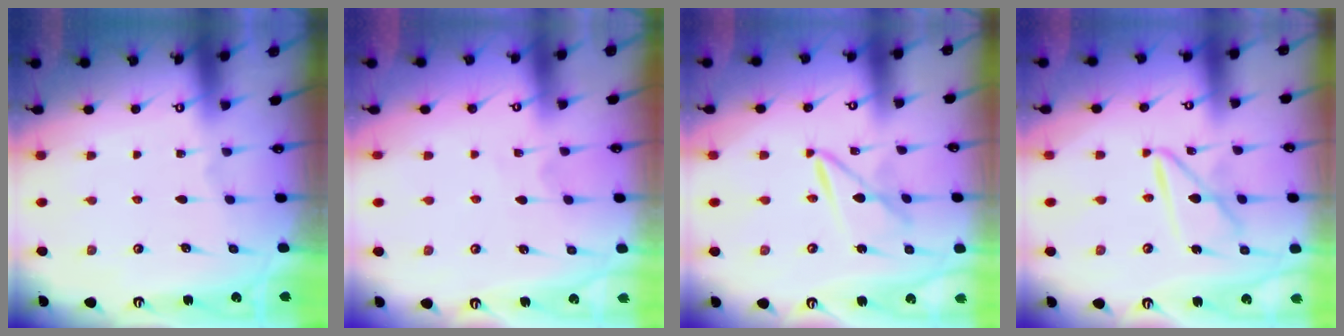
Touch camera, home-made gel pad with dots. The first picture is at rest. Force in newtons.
{"total": 2.0, "press": 2.0, "slide": 0.2}
{"total": 6.0, "press": 6.0, "slide": 0.3}
{"total": 9.8, "press": 9.8, "slide": 0.9}